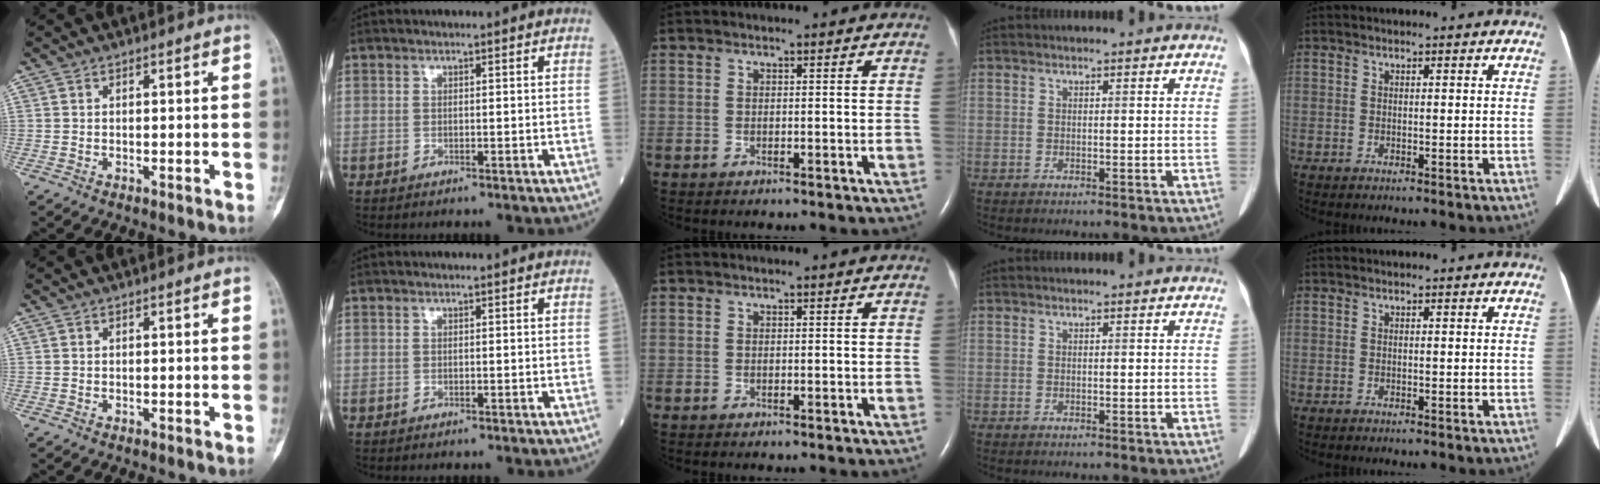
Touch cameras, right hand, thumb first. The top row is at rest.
{}